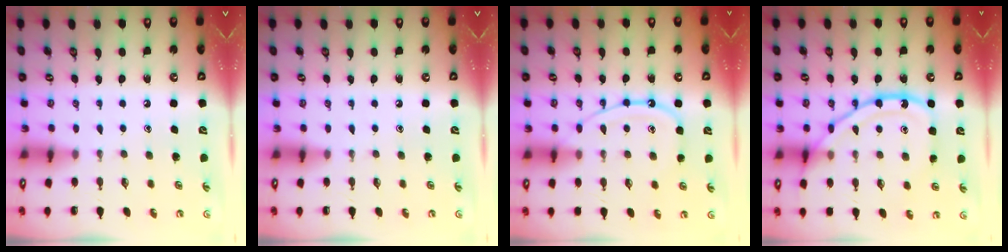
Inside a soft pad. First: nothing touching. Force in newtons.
{"total": 0.0}
{"total": 11.9, "press": 11.8, "slide": 1.1}
{"total": 15.9, "press": 15.9, "slide": 1.5}